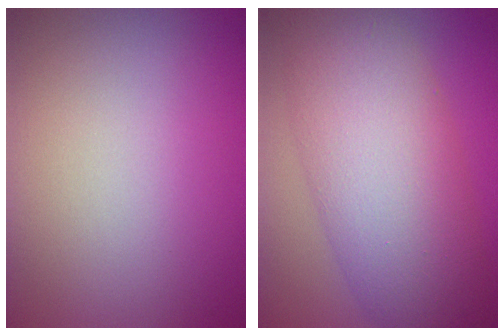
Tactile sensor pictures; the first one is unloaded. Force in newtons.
{"total": 9.7, "press": 9.7, "slide": 0.3}